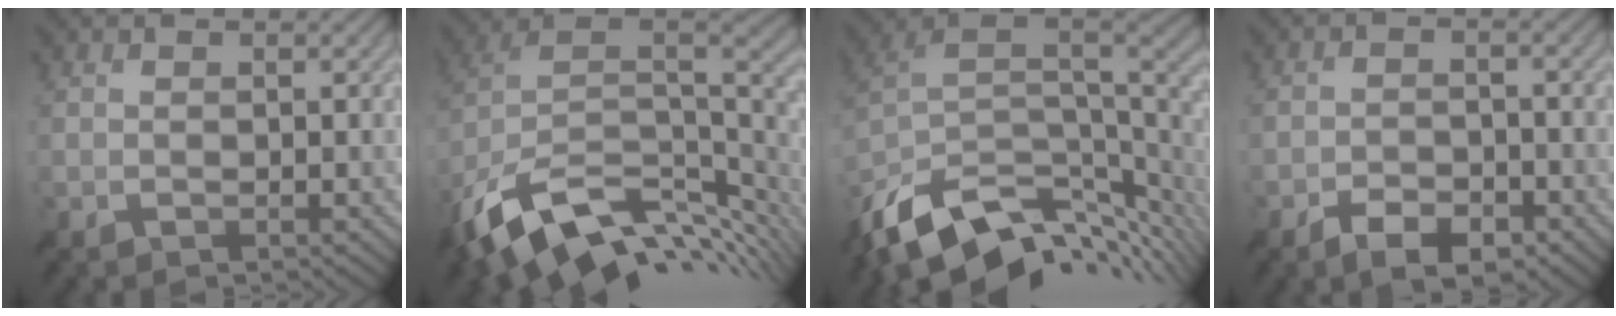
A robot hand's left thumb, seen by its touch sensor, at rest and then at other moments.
{"total": 15.8, "force": [-6.8, 8.3, 11.6], "torque": [-0.250, -0.013, -0.119]}
{"total": 14.4, "force": [-7.6, 7.3, 9.8], "torque": [-0.217, -0.022, -0.125]}
{"total": 4.8, "force": [-3.4, 2.0, 2.7], "torque": [-0.040, -0.002, -0.059]}